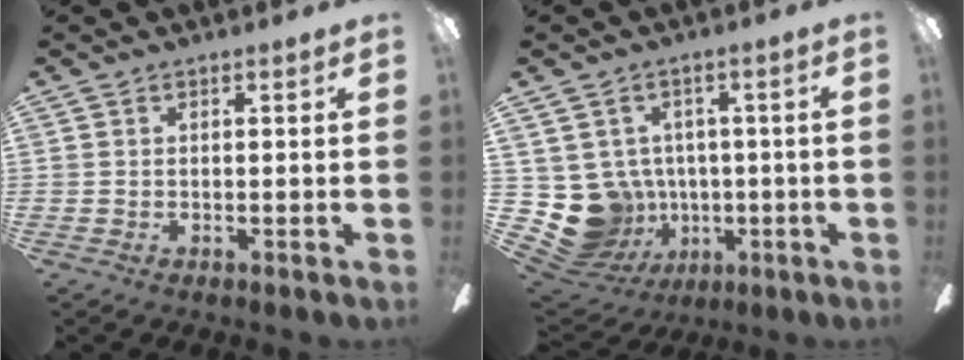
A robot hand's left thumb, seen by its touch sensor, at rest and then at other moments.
{"total": 12.2, "force": [-2.5, 11.0, 4.7], "torque": [-0.145, 0.005, -0.032]}